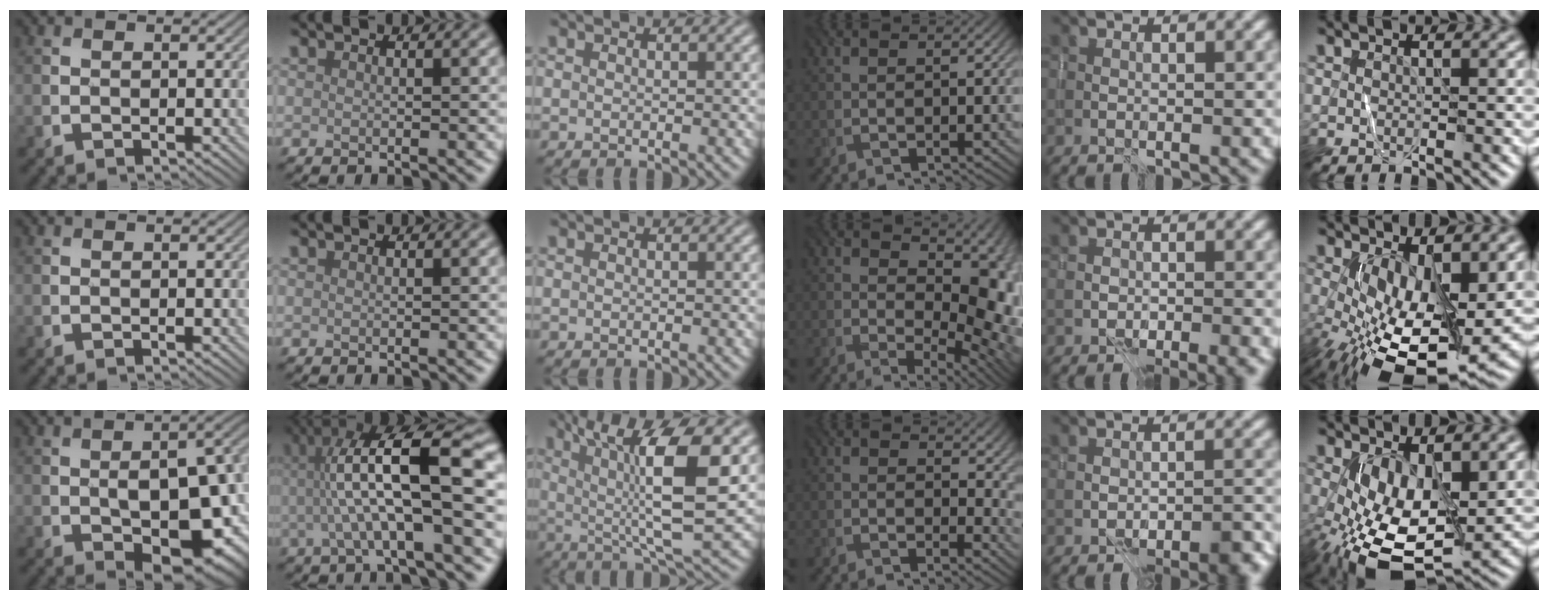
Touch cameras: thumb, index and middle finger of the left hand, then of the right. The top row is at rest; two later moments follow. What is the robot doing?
{"motion": "wrap", "object": "ribbon"}